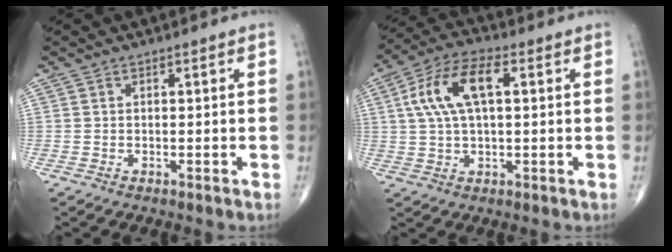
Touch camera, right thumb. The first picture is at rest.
{"total": 11.5, "force": [2.5, 5.3, 9.9], "torque": [-0.201, 0.025, 0.043]}